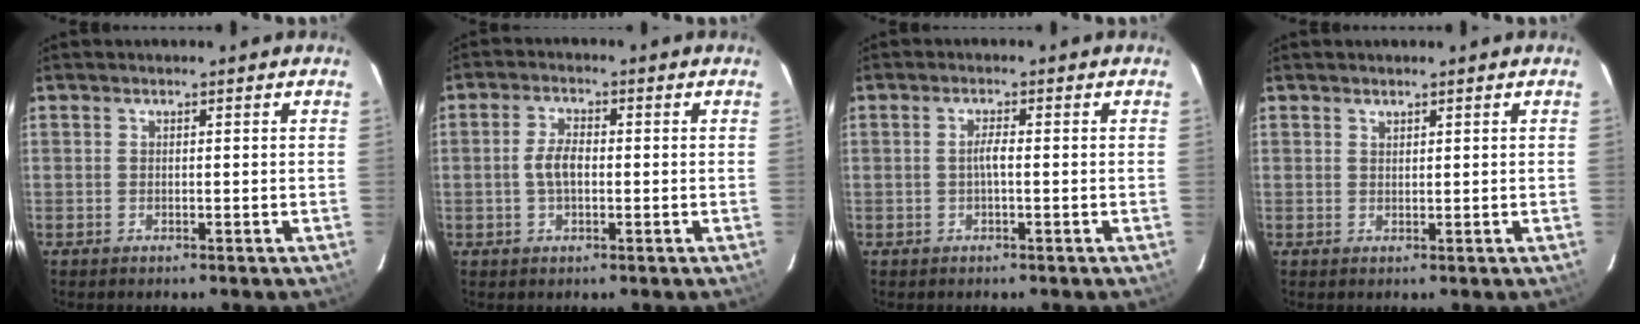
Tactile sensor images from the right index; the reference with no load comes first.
{"total": 4.1, "force": [-0.5, 2.0, 3.5], "torque": [-0.074, 0.007, -0.007]}
{"total": 1.8, "force": [-0.3, 0.2, 1.7], "torque": [-0.033, 0.004, -0.008]}
{"total": 0.7, "force": [0.7, 0.3, 0.1], "torque": [-0.002, 0.002, 0.013]}